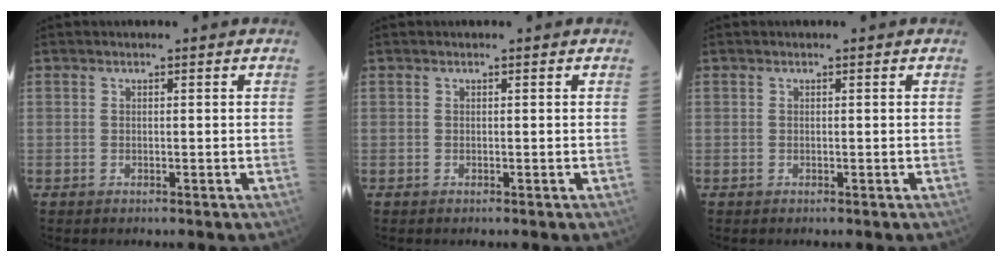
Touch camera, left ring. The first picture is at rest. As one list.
[{"total": 0.0}, {"total": 0.0}]